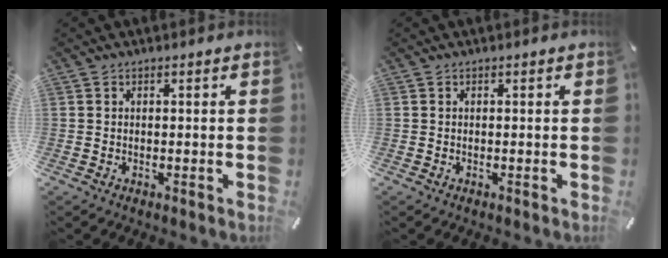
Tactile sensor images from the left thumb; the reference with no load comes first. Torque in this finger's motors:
{"motor_torque": [0.00, 0.00, -0.01, 0.02, -0.01]}